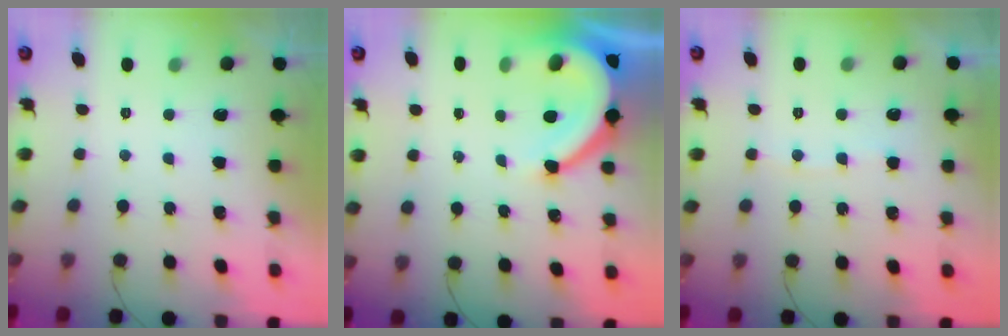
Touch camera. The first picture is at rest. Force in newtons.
{"total": 9.3, "press": 9.3, "slide": 0.8}
{"total": 4.2, "press": 4.1, "slide": 0.5}